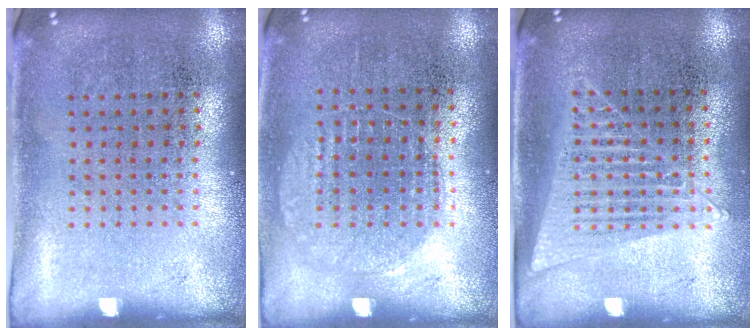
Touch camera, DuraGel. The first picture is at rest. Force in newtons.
{"total": 0.9, "press": 0.9, "slide": 0.3}
{"total": 1.2, "press": 1.2, "slide": 0.4}